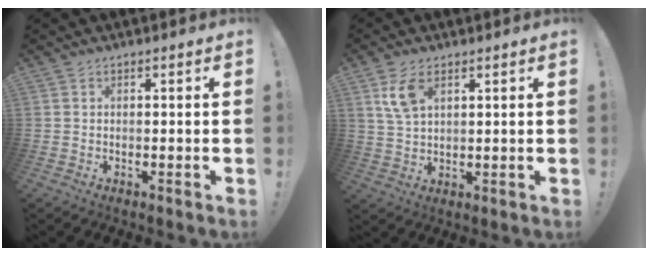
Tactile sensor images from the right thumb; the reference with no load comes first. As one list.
[{"total": 7.3, "force": [3.6, 3.7, 5.1], "torque": [-0.103, -0.006, 0.067]}]